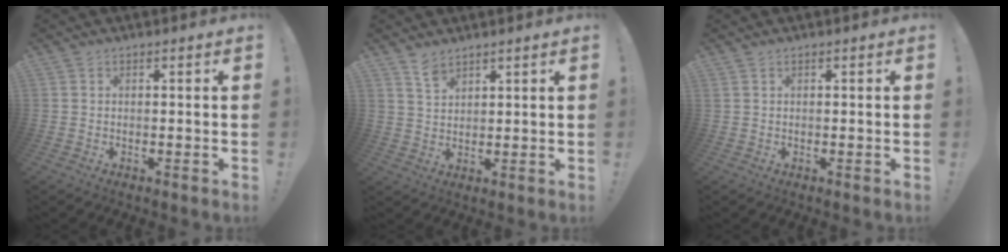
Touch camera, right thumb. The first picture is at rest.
{"total": 4.9, "force": [3.9, 2.4, 1.8], "torque": [-0.022, -0.028, 0.072]}
{"total": 0.6, "force": [0.6, 0.0, 0.1], "torque": [-0.005, 0.003, 0.010]}